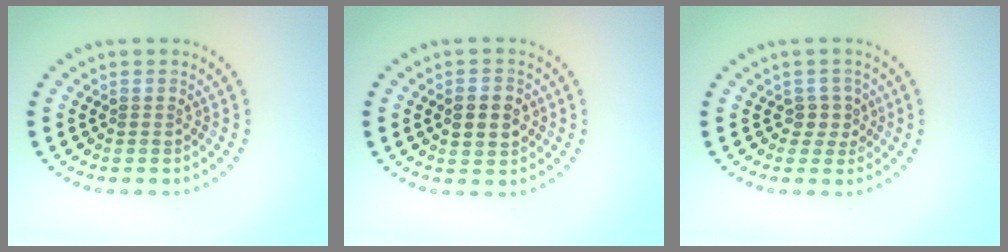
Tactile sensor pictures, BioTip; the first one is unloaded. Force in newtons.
{"total": 3.1, "press": 3.1, "slide": 0.0}
{"total": 1.8, "press": 1.4, "slide": 1.1}